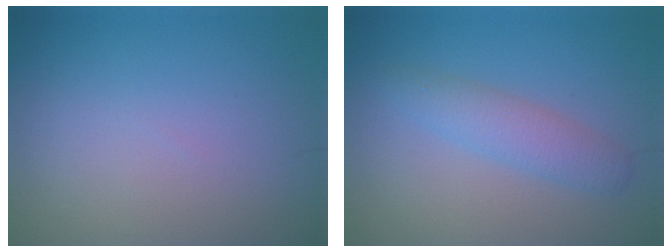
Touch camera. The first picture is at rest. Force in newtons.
{"total": 2.8, "press": 2.8, "slide": 0.1}